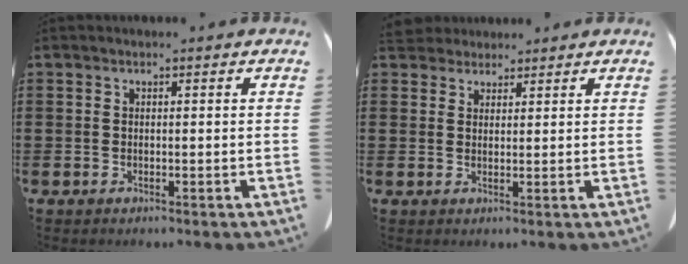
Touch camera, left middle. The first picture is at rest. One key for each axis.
{"total": 3.1, "fx": 2.9, "fy": 1.0, "fz": 0.4, "tx": -0.018, "ty": -0.001, "tz": 0.057}